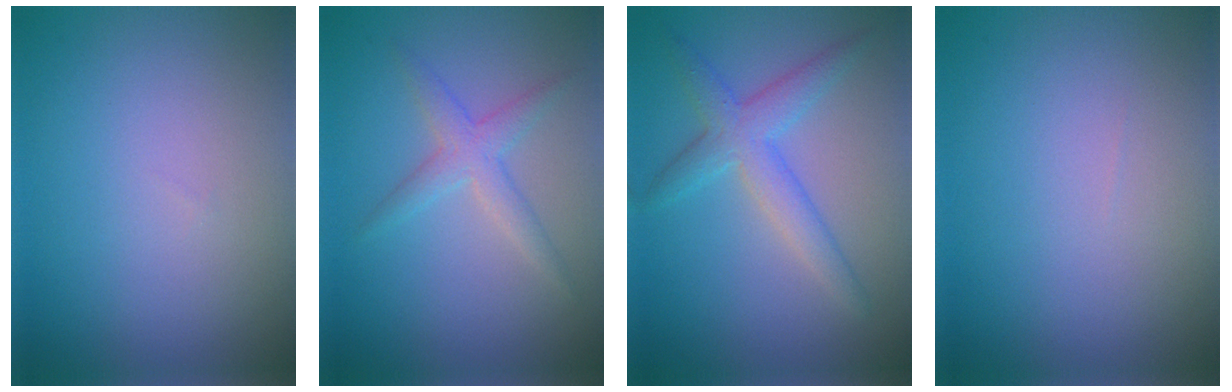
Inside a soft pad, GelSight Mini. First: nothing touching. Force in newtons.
{"total": 2.4, "press": 2.4, "slide": 0.0}
{"total": 3.5, "press": 3.5, "slide": 0.2}
{"total": 0.0}